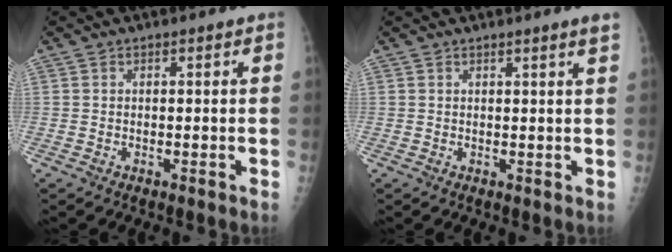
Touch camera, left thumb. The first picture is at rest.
{"total": 2.1, "force": [1.4, -0.6, 1.4], "torque": [-0.018, -0.007, 0.021]}